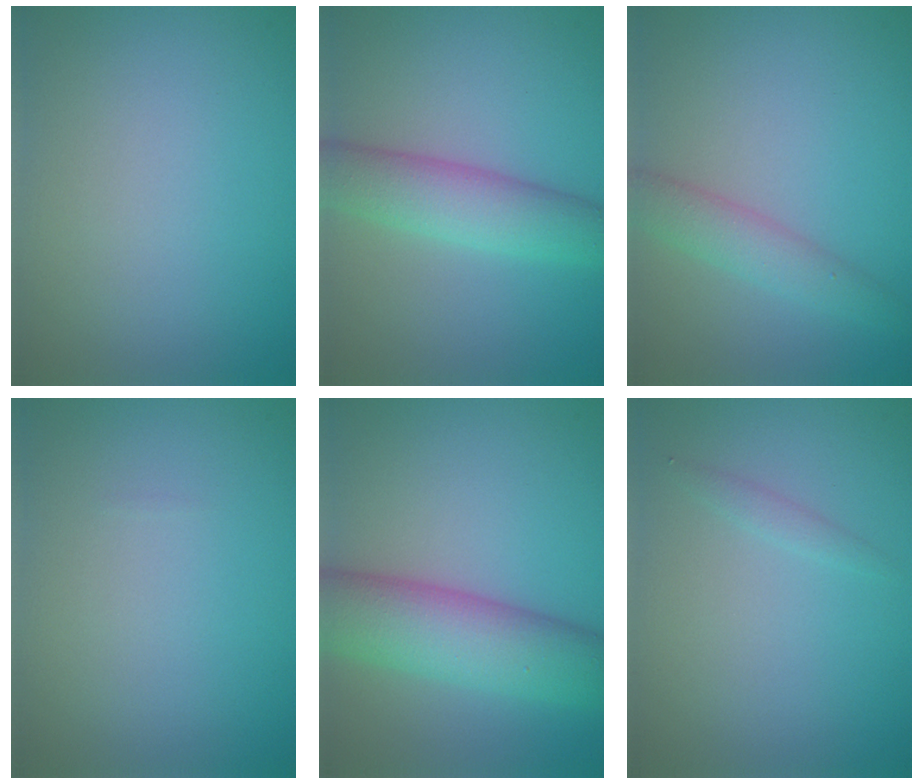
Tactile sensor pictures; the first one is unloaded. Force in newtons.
{"total": 4.9, "press": 4.9, "slide": 0.2}
{"total": 2.8, "press": 2.8, "slide": 0.1}
{"total": 0.0}
{"total": 8.0, "press": 8.0, "slide": 0.2}
{"total": 0.8, "press": 0.8, "slide": 0.0}